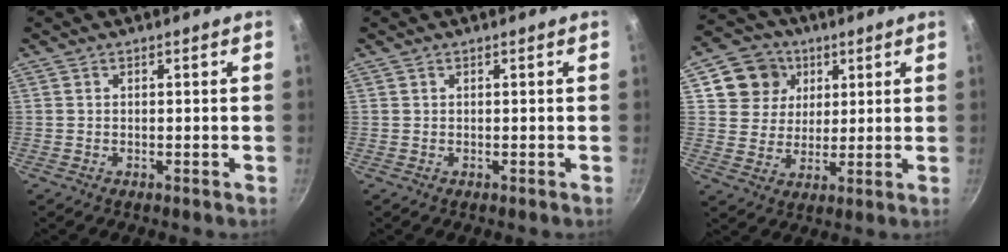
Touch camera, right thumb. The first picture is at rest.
{"total": 0.0}
{"total": 10.0, "force": [4.0, 8.7, 3.0], "torque": [-0.019, -0.005, 0.066]}